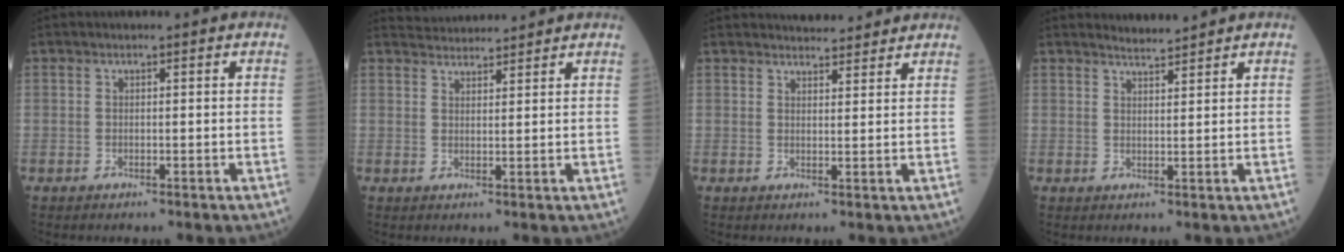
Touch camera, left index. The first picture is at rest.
{"total": 5.0, "force": [5.0, 0.2, 0.3], "torque": [-0.013, 0.031, 0.081]}
{"total": 5.6, "force": [5.4, 1.2, 1.1], "torque": [-0.013, 0.012, 0.068]}
{"total": 2.1, "force": [2.1, -0.3, -0.1], "torque": [-0.004, 0.002, 0.043]}